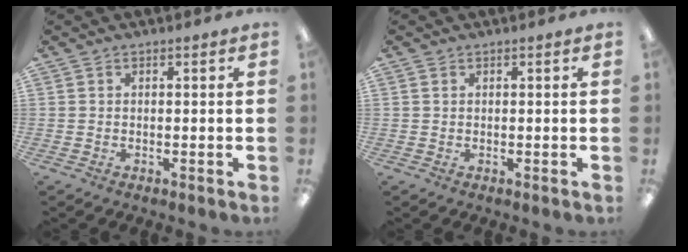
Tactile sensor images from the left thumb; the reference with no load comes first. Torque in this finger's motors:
{"motor_torque": [0.07, -0.05, -0.13, -0.02, -0.01]}